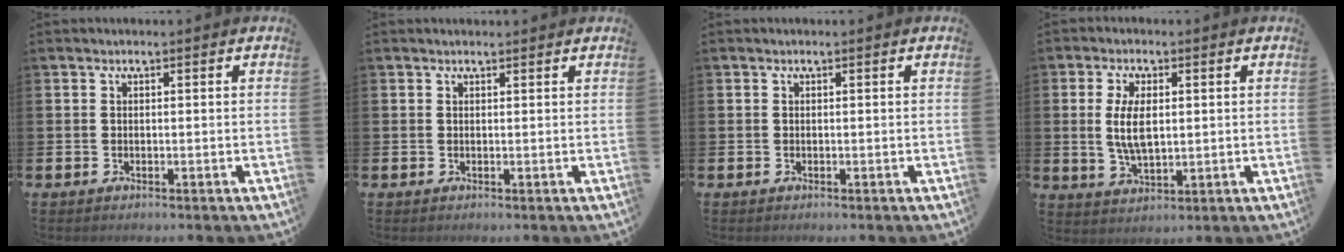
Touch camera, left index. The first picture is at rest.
{"total": 0.6, "force": [0.6, 0.1, 0.2], "torque": [0.005, -0.002, 0.008]}
{"total": 0.0}
{"total": 5.8, "force": [1.1, 2.6, 5.0], "torque": [-0.085, 0.001, 0.015]}